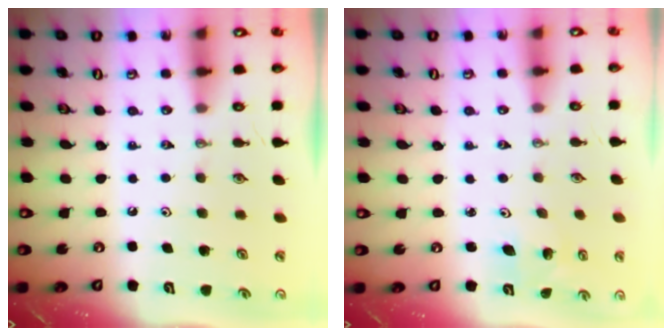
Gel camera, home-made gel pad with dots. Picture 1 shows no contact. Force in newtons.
{"total": 3.8, "press": 3.8, "slide": 0.2}